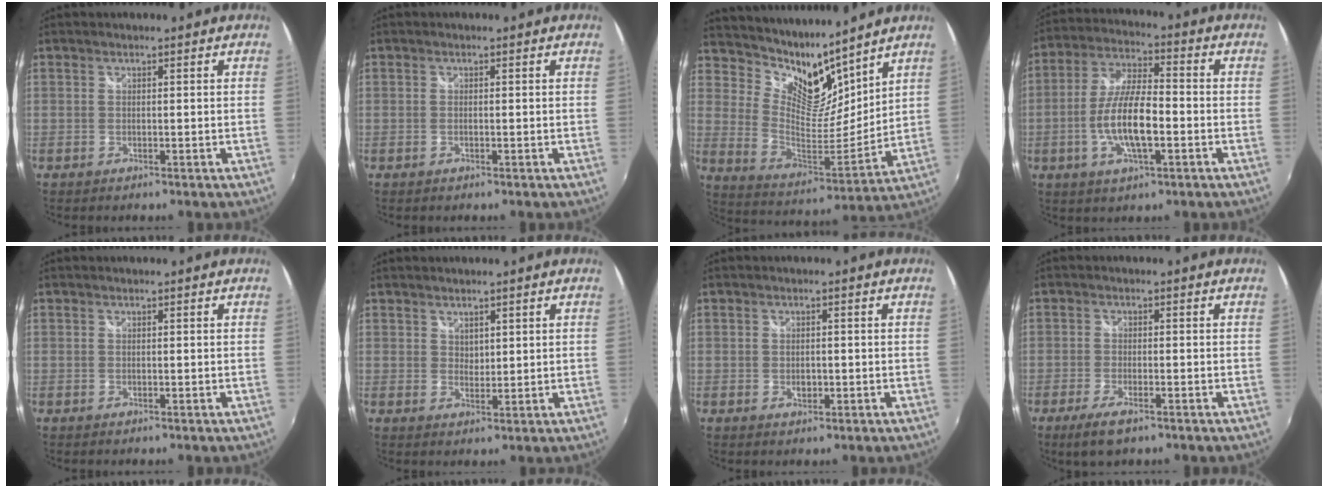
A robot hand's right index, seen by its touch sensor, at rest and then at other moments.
{"total": 0.0}
{"total": 13.3, "force": [11.4, 4.7, 5.1], "torque": [-0.101, -0.028, 0.211]}
{"total": 11.5, "force": [-3.1, 3.6, 10.5], "torque": [-0.214, 0.000, -0.056]}
{"total": 0.0}
{"total": 2.0, "force": [1.5, 1.3, 0.6], "torque": [-0.004, 0.001, 0.026]}
{"total": 1.9, "force": [-0.4, 1.5, 1.1], "torque": [-0.016, -0.001, -0.006]}
{"total": 5.2, "force": [-3.4, 1.6, 3.7], "torque": [-0.090, -0.014, -0.064]}